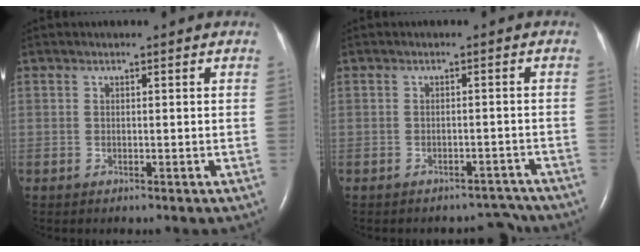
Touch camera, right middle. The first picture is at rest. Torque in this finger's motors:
{"motor_torque": [-0.10, -0.10, 0.00, 0.01]}